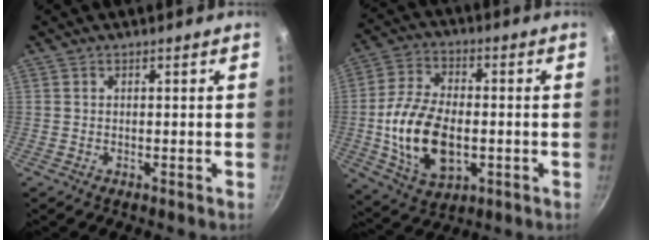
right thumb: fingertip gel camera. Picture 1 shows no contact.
{"total": 16.2, "force": [-2.3, 9.6, 12.8], "torque": [-0.231, 0.016, -0.035]}